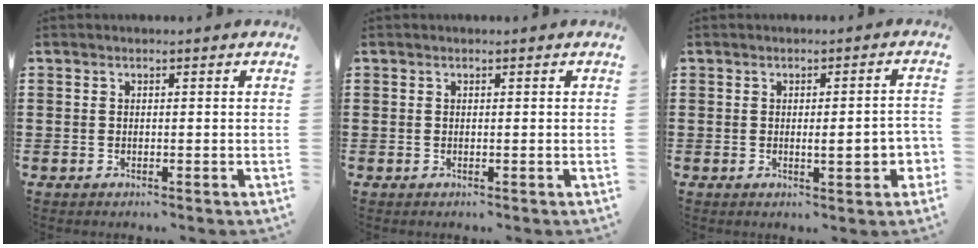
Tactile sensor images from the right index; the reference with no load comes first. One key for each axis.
{"total": 0.0}
{"total": 4.7, "fx": -0.7, "fy": 1.0, "fz": 4.6, "tx": -0.058, "ty": -0.008, "tz": -0.015}